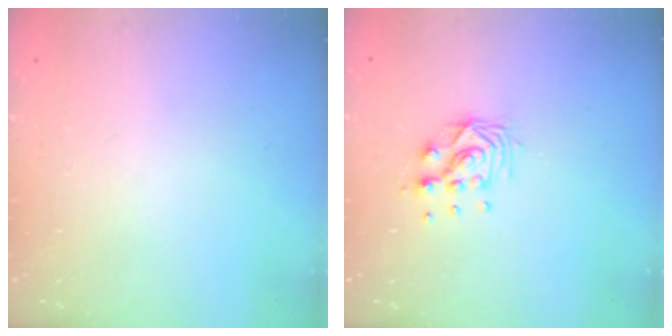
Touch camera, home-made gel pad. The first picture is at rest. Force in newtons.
{"total": 9.6, "press": 9.5, "slide": 0.8}